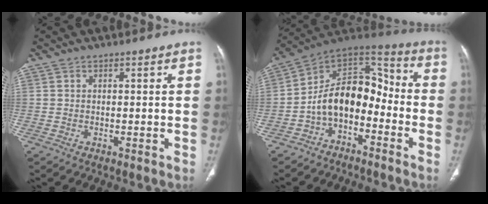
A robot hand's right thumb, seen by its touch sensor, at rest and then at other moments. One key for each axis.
{"total": 14.2, "fx": -4.6, "fy": 9.2, "fz": 9.8, "tx": -0.129, "ty": 0.092, "tz": -0.089}